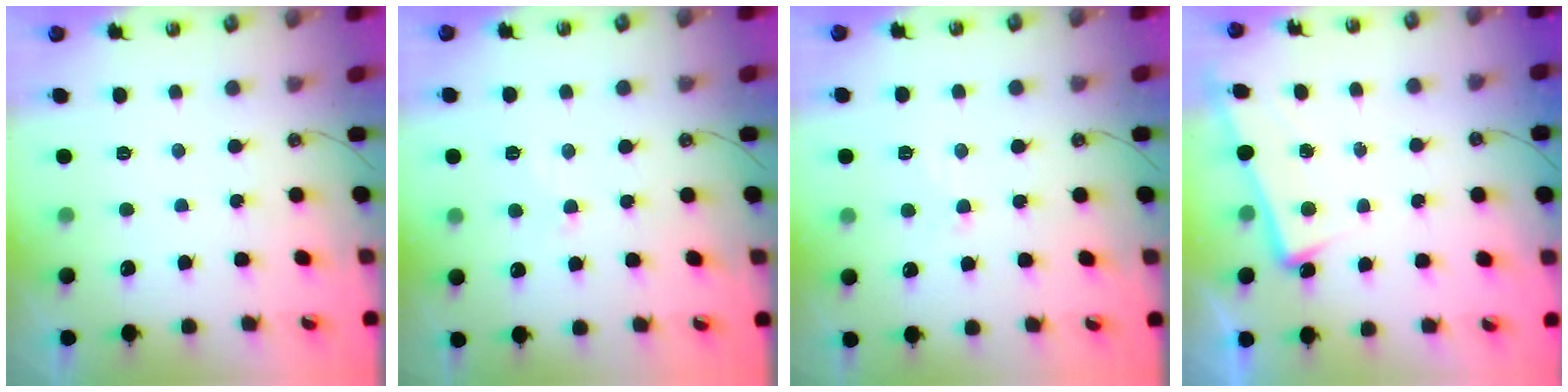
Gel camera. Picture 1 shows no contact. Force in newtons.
{"total": 0.8, "press": 0.1, "slide": 0.8}
{"total": 0.8, "press": 0.6, "slide": 0.5}
{"total": 5.9, "press": 5.8, "slide": 0.6}